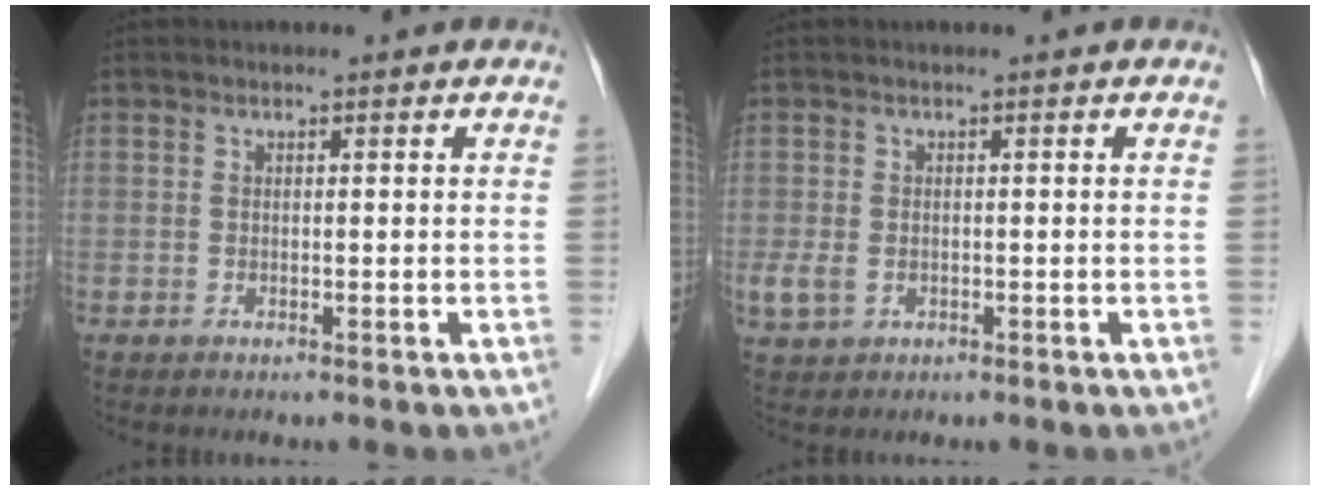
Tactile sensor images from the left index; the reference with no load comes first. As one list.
[{"total": 2.7, "force": [-0.6, 2.0, 1.7], "torque": [-0.046, 0.000, 0.000]}]